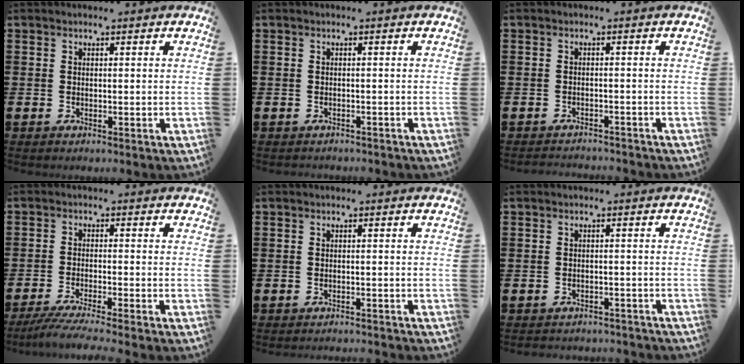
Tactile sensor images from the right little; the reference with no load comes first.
{"total": 0.5, "force": [-0.5, 0.1, -0.1], "torque": [-0.001, 0.000, -0.011]}
{"total": 1.3, "force": [-1.3, -0.1, -0.2], "torque": [-0.001, 0.004, -0.028]}
{"total": 3.5, "force": [-2.8, -0.3, 2.1], "torque": [-0.033, -0.007, -0.050]}
{"total": 0.9, "force": [-0.8, -0.1, -0.1], "torque": [0.000, 0.003, -0.018]}
{"total": 1.4, "force": [-1.4, 0.0, -0.2], "torque": [-0.002, 0.004, -0.031]}